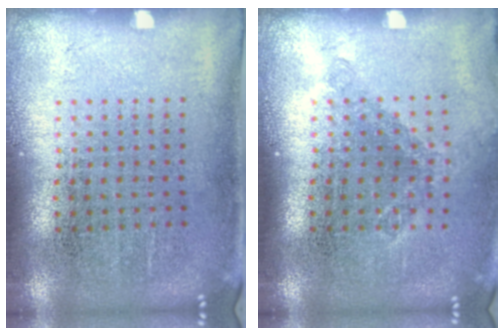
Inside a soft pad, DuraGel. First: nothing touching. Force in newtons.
{"total": 1.2, "press": 0.9, "slide": 0.7}